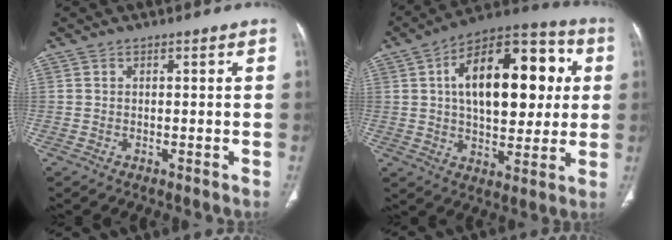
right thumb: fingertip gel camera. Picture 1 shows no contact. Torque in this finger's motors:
{"motor_torque": [-0.72, 1.43, 0.83, 0.62, 0.17]}